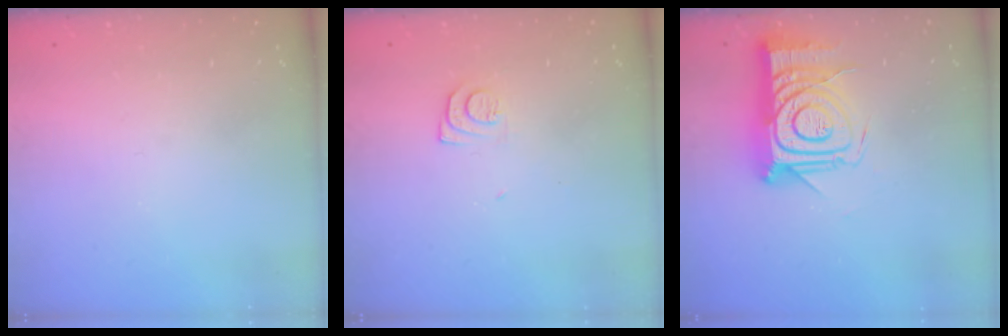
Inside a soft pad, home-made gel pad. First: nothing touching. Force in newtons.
{"total": 7.3, "press": 7.2, "slide": 0.8}
{"total": 16.2, "press": 16.2, "slide": 1.1}